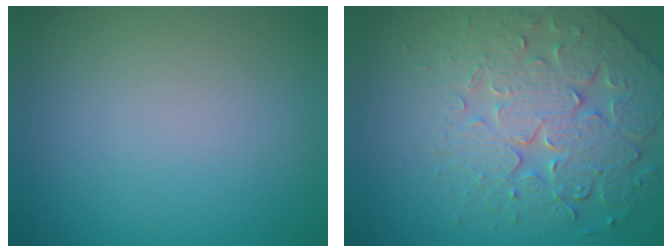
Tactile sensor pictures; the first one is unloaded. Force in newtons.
{"total": 6.4, "press": 5.5, "slide": 3.4}